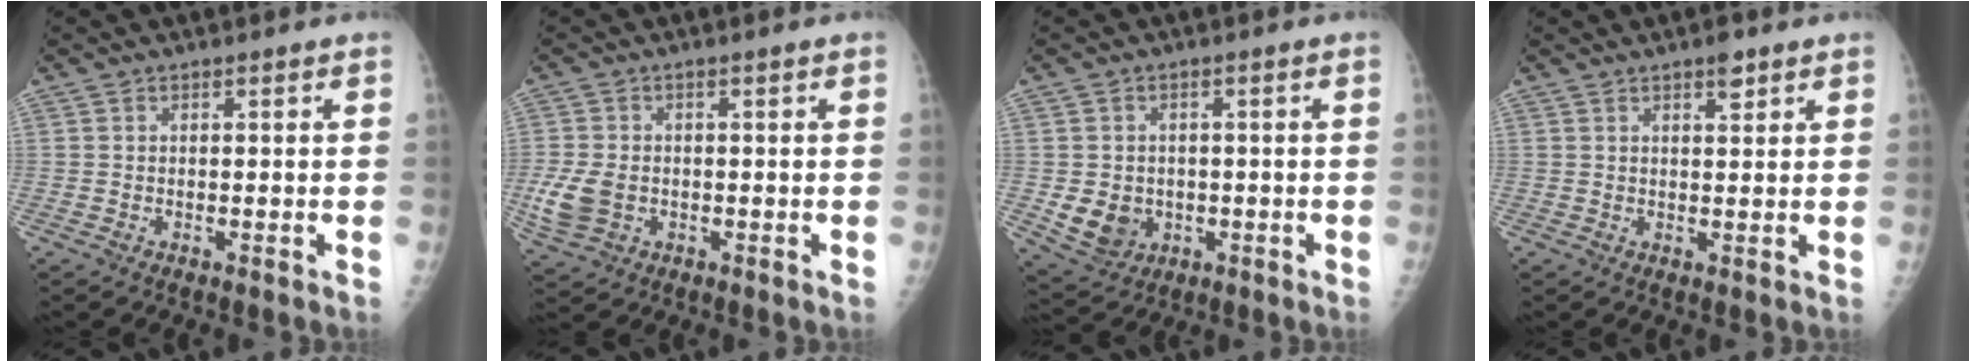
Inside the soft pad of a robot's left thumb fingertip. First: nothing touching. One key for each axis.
{"total": 6.7, "fx": -1.1, "fy": 4.9, "fz": 4.5, "tx": -0.101, "ty": -0.002, "tz": -0.017}
{"total": 7.1, "fx": -1.1, "fy": 6.1, "fz": 3.6, "tx": -0.041, "ty": 0.003, "tz": -0.003}
{"total": 2.7, "fx": 1.8, "fy": 1.0, "fz": 1.7, "tx": -0.018, "ty": -0.010, "tz": 0.027}